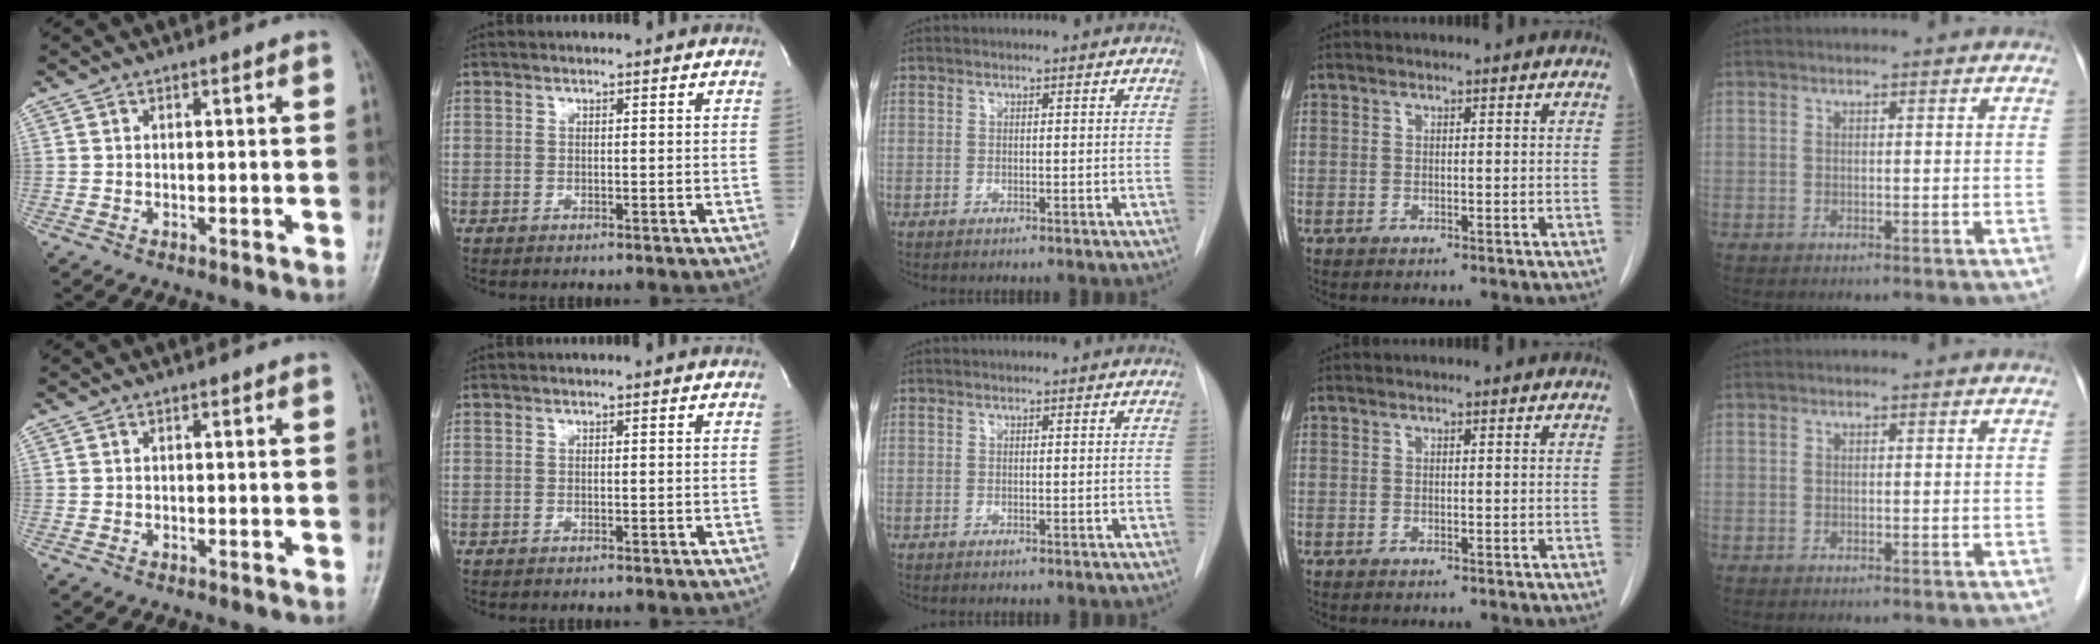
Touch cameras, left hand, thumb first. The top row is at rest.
{}